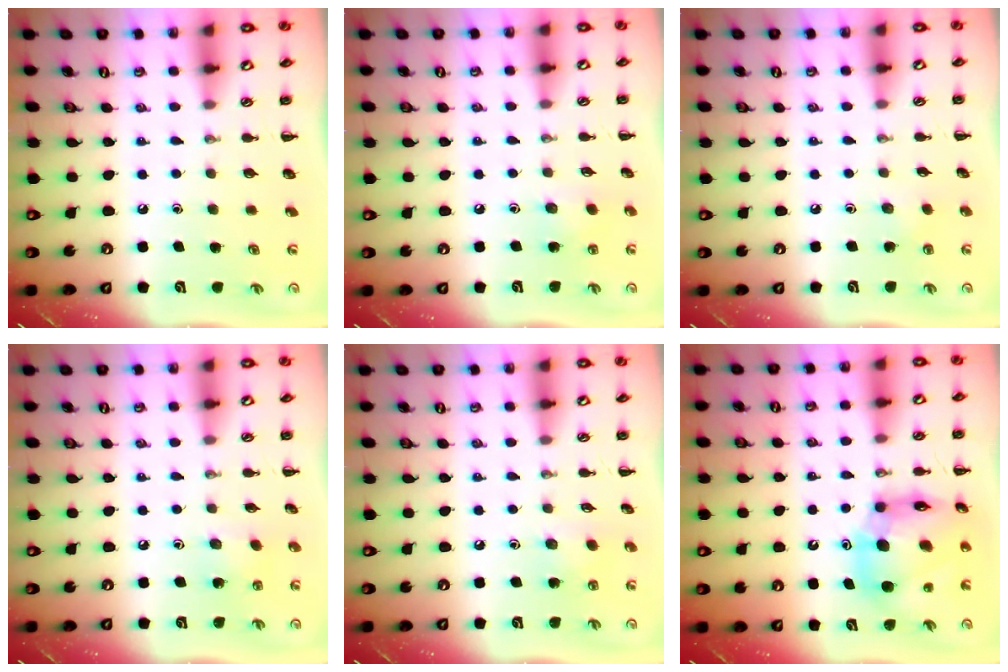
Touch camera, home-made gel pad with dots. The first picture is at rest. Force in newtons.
{"total": 3.8, "press": 3.6, "slide": 1.2}
{"total": 4.3, "press": 4.0, "slide": 1.4}
{"total": 3.5, "press": 3.4, "slide": 0.8}
{"total": 4.3, "press": 4.1, "slide": 1.1}
{"total": 13.7, "press": 13.1, "slide": 3.9}